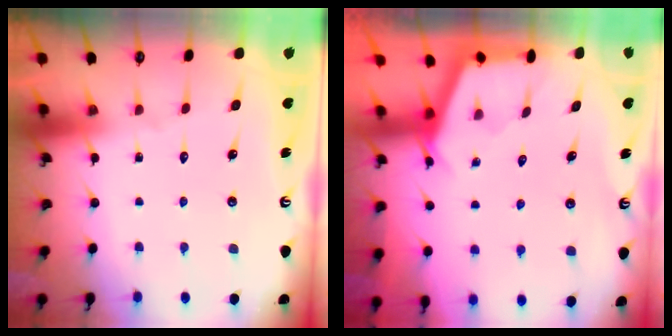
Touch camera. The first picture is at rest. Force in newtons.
{"total": 2.8, "press": 2.8, "slide": 0.3}